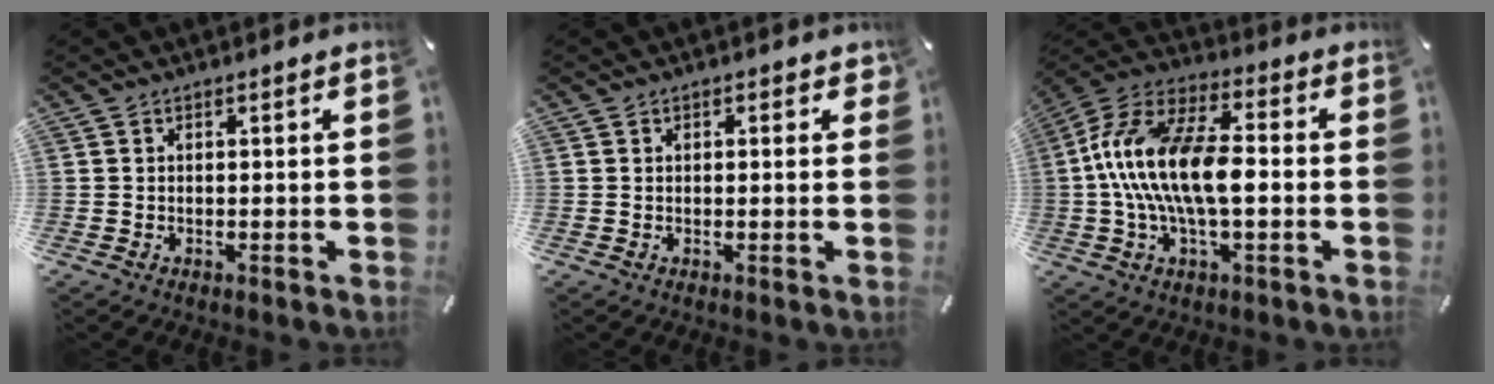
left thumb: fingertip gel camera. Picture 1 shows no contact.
{"total": 1.1, "force": [0.3, 0.8, 0.7], "torque": [-0.005, 0.004, 0.002]}
{"total": 16.3, "force": [-1.6, 7.1, 14.6], "torque": [-0.302, 0.001, -0.032]}